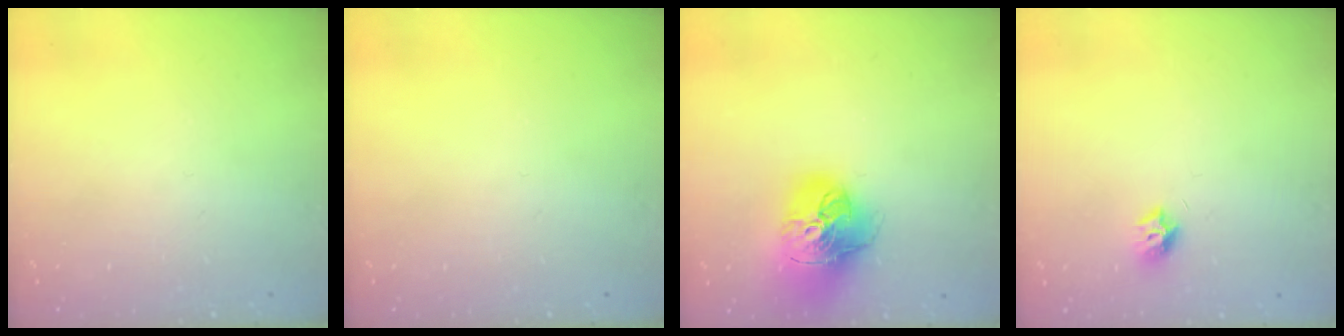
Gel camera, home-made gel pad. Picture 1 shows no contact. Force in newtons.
{"total": 0.0}
{"total": 20.5, "press": 20.4, "slide": 2.4}
{"total": 7.6, "press": 7.6, "slide": 0.7}